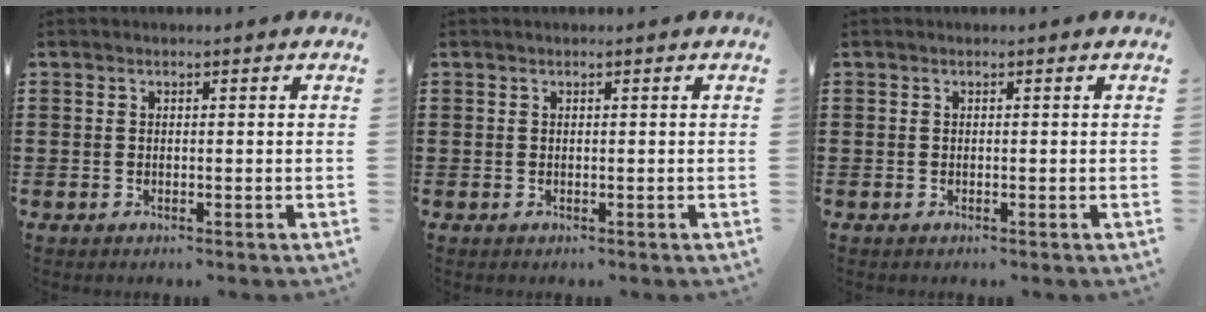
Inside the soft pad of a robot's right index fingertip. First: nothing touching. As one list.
[{"total": 0.0}, {"total": 0.0}]